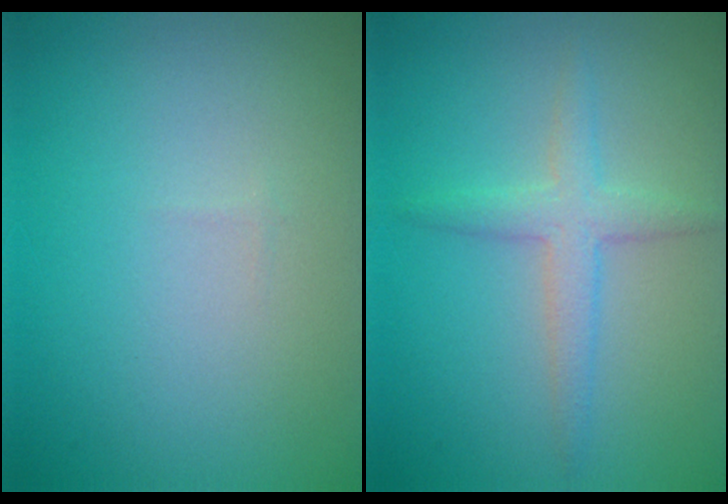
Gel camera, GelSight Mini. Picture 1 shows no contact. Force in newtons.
{"total": 2.6, "press": 2.6, "slide": 0.1}